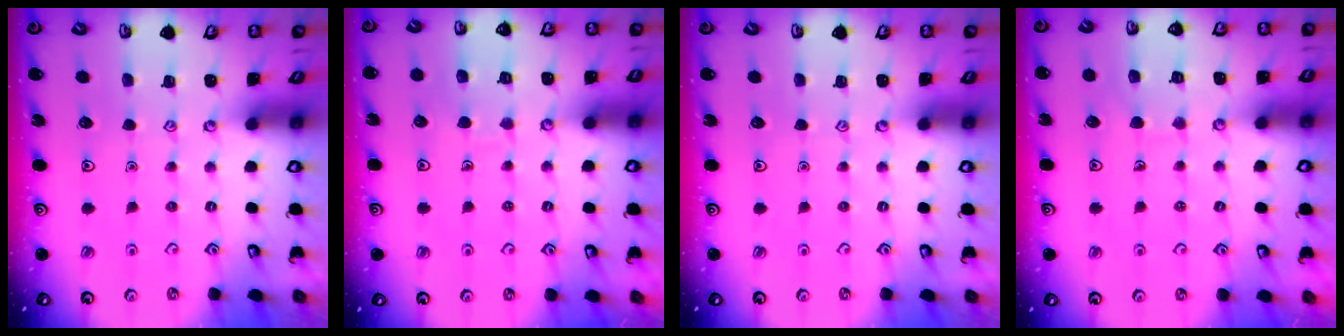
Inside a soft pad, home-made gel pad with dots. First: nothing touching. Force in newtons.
{"total": 6.1, "press": 6.1, "slide": 0.5}
{"total": 0.0}
{"total": 5.7, "press": 5.7, "slide": 0.5}